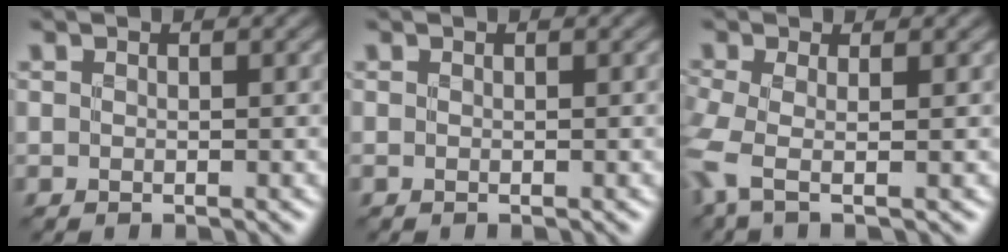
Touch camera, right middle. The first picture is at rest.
{"total": 0.0}
{"total": 3.6, "force": [-1.0, 1.1, 3.3], "torque": [-0.086, -0.012, -0.030]}